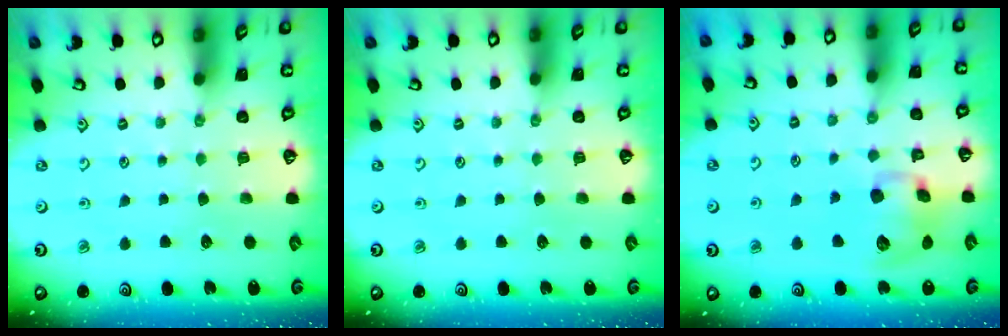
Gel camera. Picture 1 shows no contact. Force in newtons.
{"total": 0.0}
{"total": 12.0, "press": 11.8, "slide": 2.0}